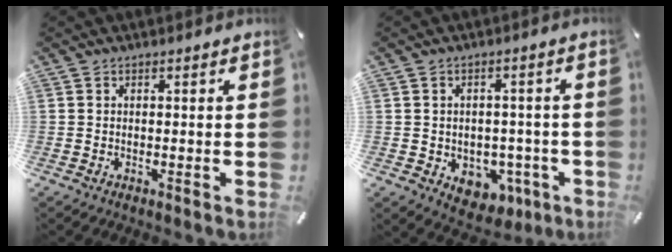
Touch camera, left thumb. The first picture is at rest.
{"total": 6.4, "force": [-1.5, 5.7, 2.5], "torque": [-0.019, 0.006, -0.022]}